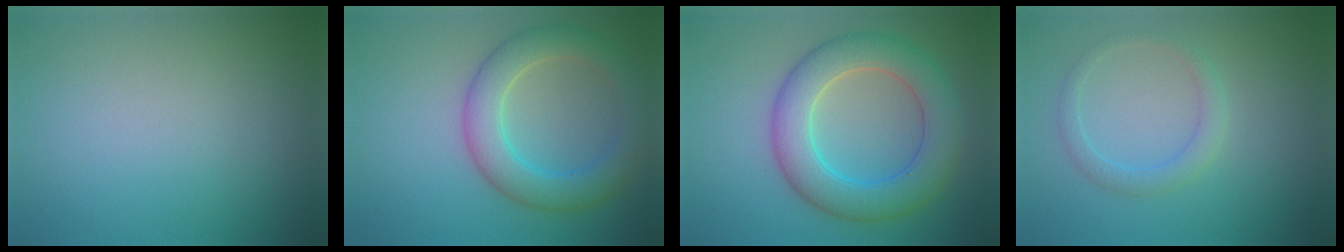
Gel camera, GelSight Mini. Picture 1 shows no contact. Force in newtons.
{"total": 5.6, "press": 5.6, "slide": 0.5}
{"total": 7.2, "press": 7.2, "slide": 0.3}
{"total": 1.8, "press": 1.8, "slide": 0.0}